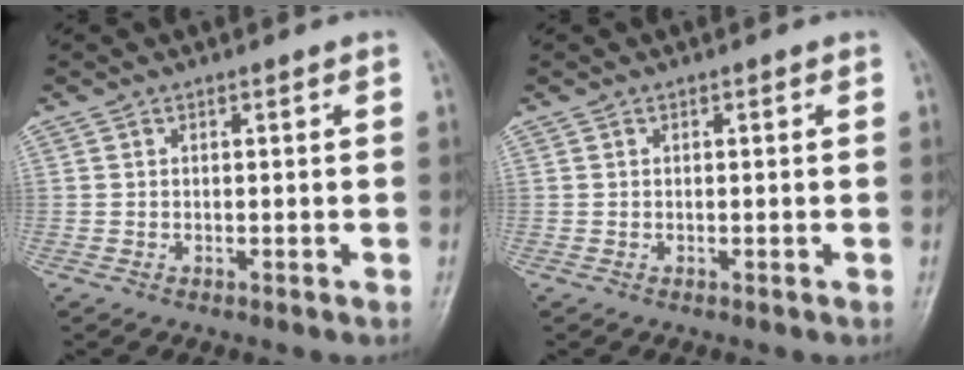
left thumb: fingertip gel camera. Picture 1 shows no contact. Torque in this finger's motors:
{"motor_torque": [0.00, 0.00, -0.05, 0.05, 0.00]}